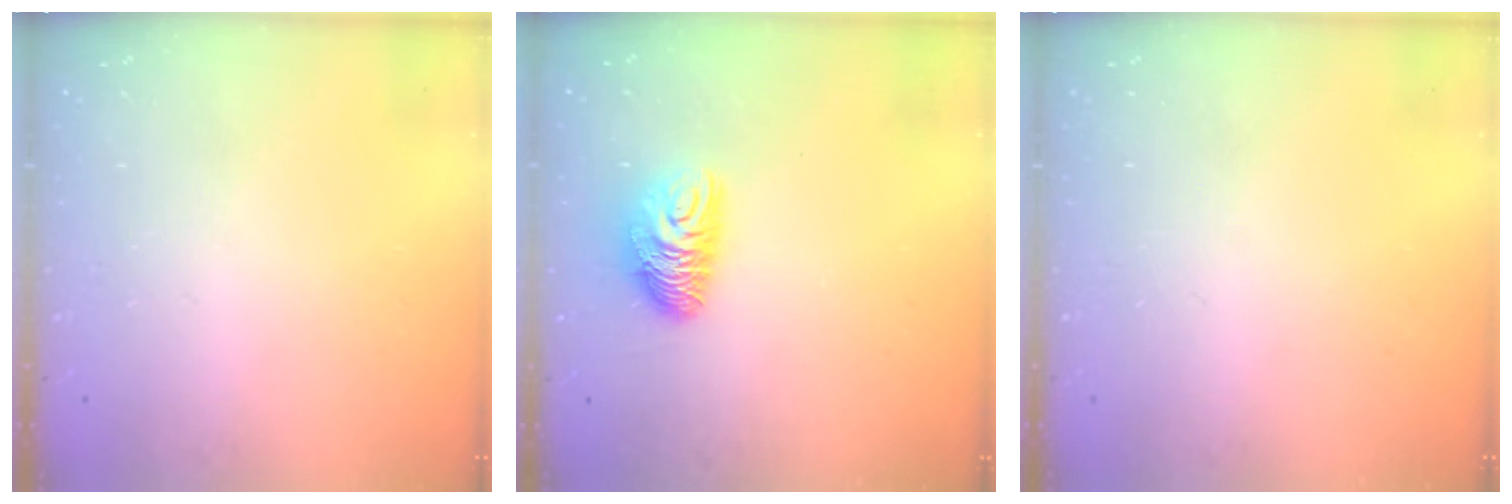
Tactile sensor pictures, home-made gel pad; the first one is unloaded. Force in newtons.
{"total": 9.2, "press": 9.2, "slide": 0.7}
{"total": 0.0}